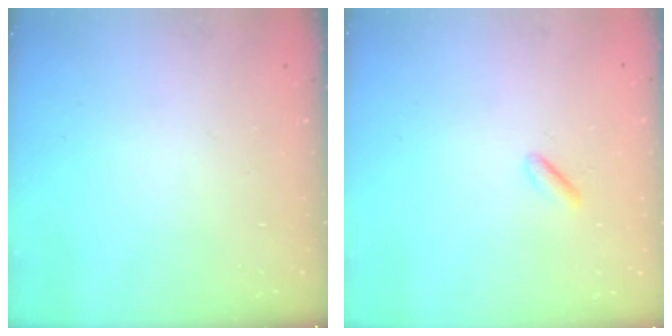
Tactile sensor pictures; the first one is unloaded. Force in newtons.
{"total": 0.7, "press": 0.3, "slide": 0.6}